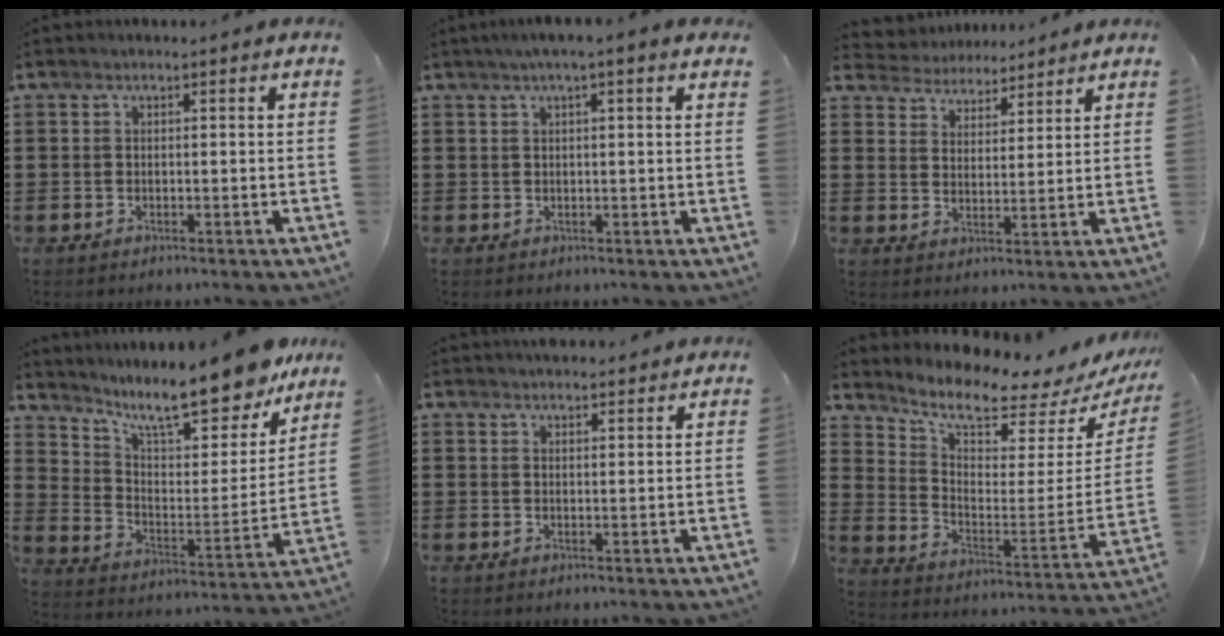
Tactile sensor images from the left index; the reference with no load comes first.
{"total": 1.8, "force": [0.9, 0.3, 1.5], "torque": [-0.031, 0.003, 0.015]}
{"total": 4.1, "force": [3.9, 1.1, -0.7], "torque": [-0.010, -0.018, 0.068]}
{"total": 12.1, "force": [10.4, 1.5, 6.0], "torque": [-0.125, -0.077, 0.173]}
{"total": 2.4, "force": [2.4, 0.3, 0.1], "torque": [-0.007, -0.001, 0.047]}
{"total": 6.9, "force": [5.9, 1.4, 3.1], "torque": [-0.077, -0.056, 0.097]}